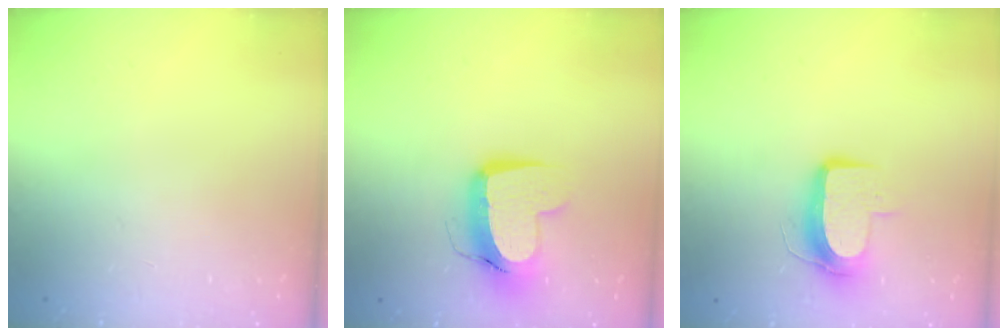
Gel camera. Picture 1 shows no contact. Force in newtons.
{"total": 13.0, "press": 12.9, "slide": 1.7}
{"total": 9.7, "press": 9.7, "slide": 0.8}